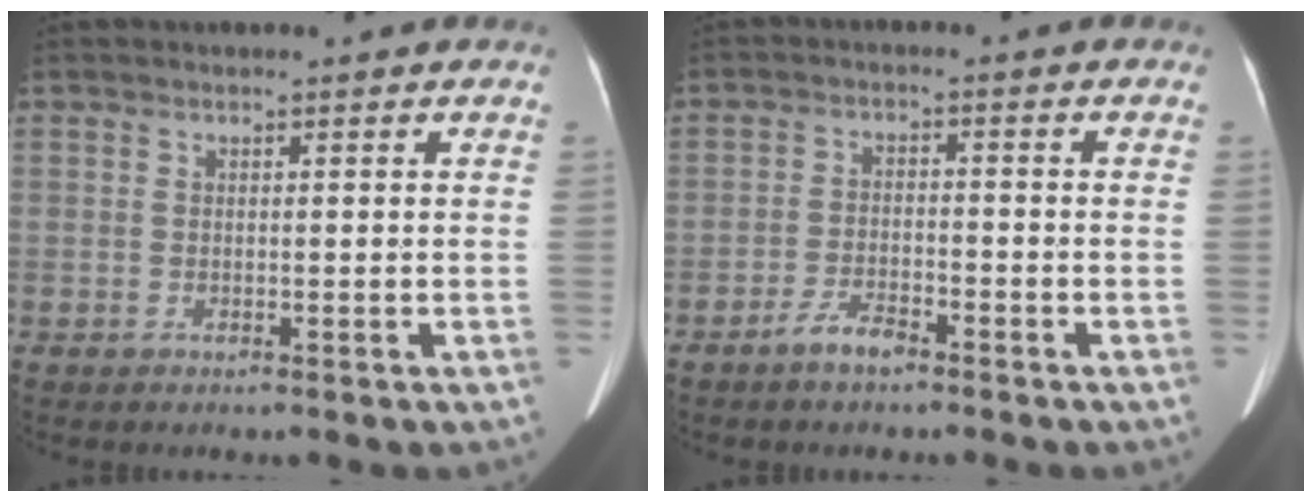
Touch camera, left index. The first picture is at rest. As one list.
[{"total": 3.6, "force": [-2.9, 0.9, 2.0], "torque": [-0.042, 0.000, -0.053]}]